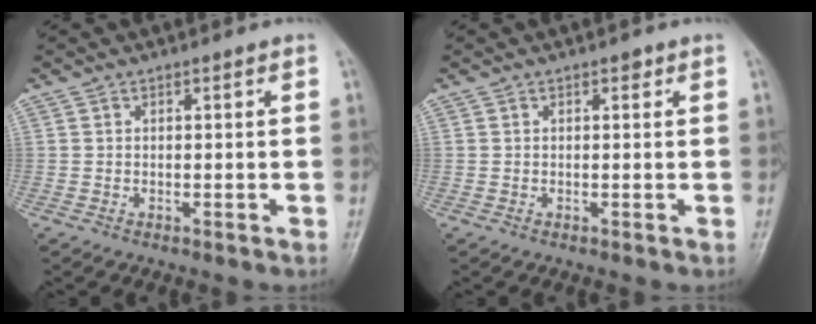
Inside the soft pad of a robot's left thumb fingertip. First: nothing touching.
{"total": 0.8, "force": [0.4, 0.5, 0.5], "torque": [0.000, 0.000, 0.003]}